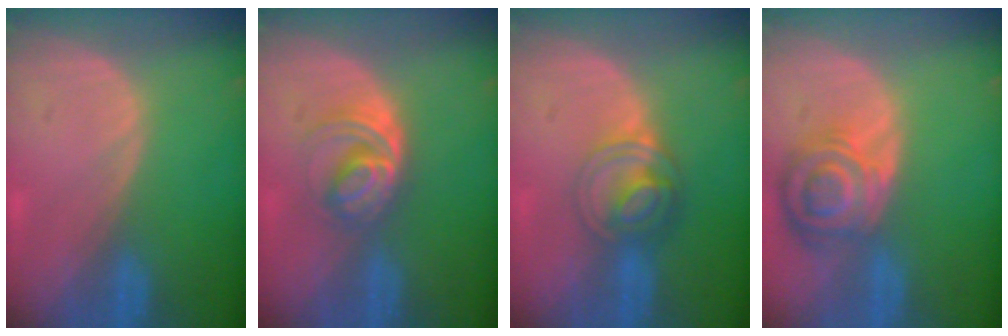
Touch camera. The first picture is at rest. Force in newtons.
{"total": 6.3, "press": 5.4, "slide": 3.1}
{"total": 6.3, "press": 5.5, "slide": 3.2}
{"total": 8.4, "press": 7.4, "slide": 3.9}